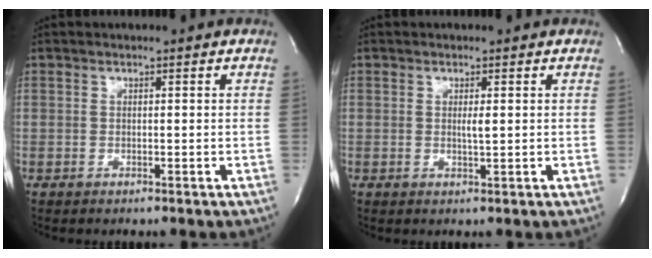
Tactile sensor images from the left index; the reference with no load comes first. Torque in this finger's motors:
{"motor_torque": [0.07, 0.04, 0.01, 0.02]}